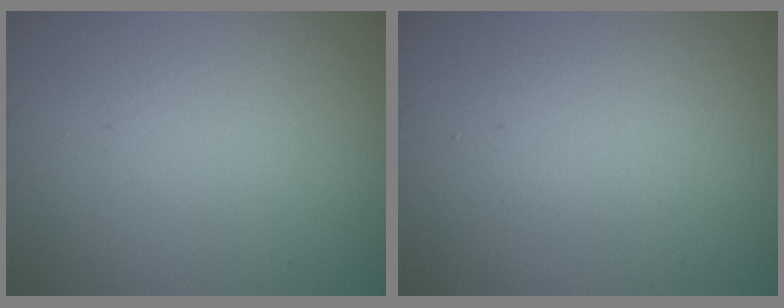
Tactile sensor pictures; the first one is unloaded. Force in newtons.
{"total": 2.1, "press": 2.1, "slide": 0.2}